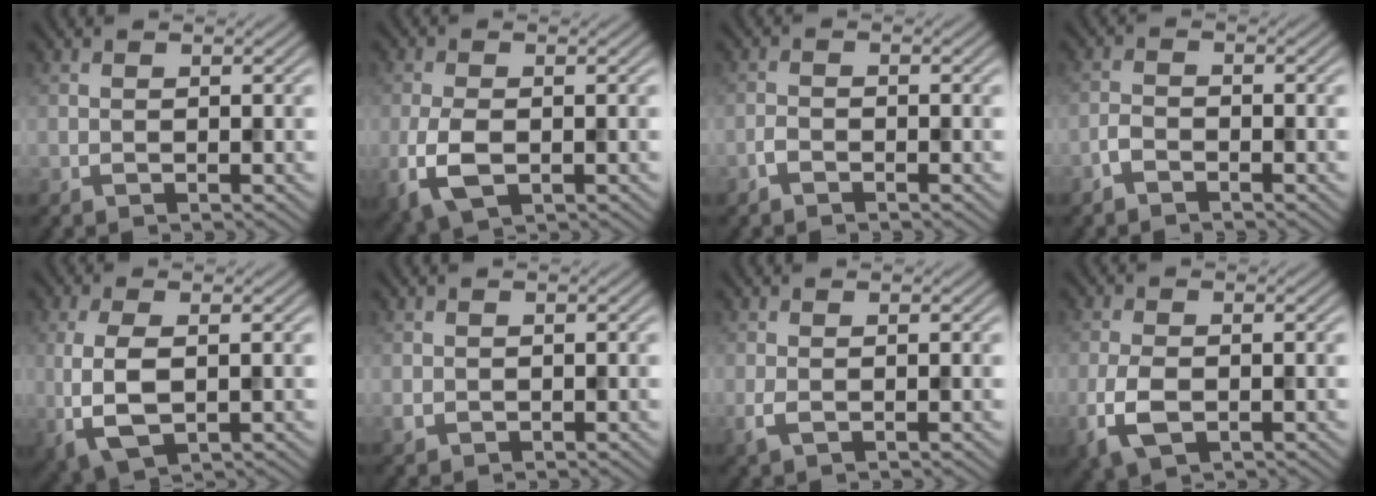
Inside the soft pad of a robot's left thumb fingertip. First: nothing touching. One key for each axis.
{"total": 5.3, "fx": -1.5, "fy": 2.9, "fz": 4.2, "tx": -0.105, "ty": -0.011, "tz": -0.028}
{"total": 1.4, "fx": -1.0, "fy": 0.5, "fz": 0.7, "tx": -0.015, "ty": 0.002, "tz": -0.026}
{"total": 1.8, "fx": -1.4, "fy": 0.6, "fz": 0.8, "tx": -0.018, "ty": 0.002, "tz": -0.037}
{"total": 6.0, "fx": -0.3, "fy": 2.8, "fz": 5.4, "tx": -0.129, "ty": -0.006, "tz": -0.003}
{"total": 0.7, "fx": 0.2, "fy": 0.6, "fz": 0.3, "tx": -0.009, "ty": -0.002, "tz": 0.006}
{"total": 1.4, "fx": 0.0, "fy": 0.6, "fz": 1.3, "tx": -0.034, "ty": -0.002, "tz": -0.002}
{"total": 4.7, "fx": -1.5, "fy": 2.5, "fz": 3.6, "tx": -0.089, "ty": -0.010, "tz": -0.030}